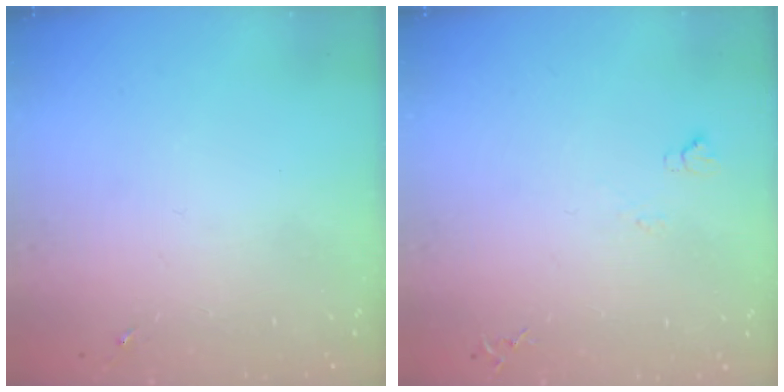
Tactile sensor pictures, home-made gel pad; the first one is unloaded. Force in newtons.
{"total": 4.0, "press": 4.0, "slide": 0.6}